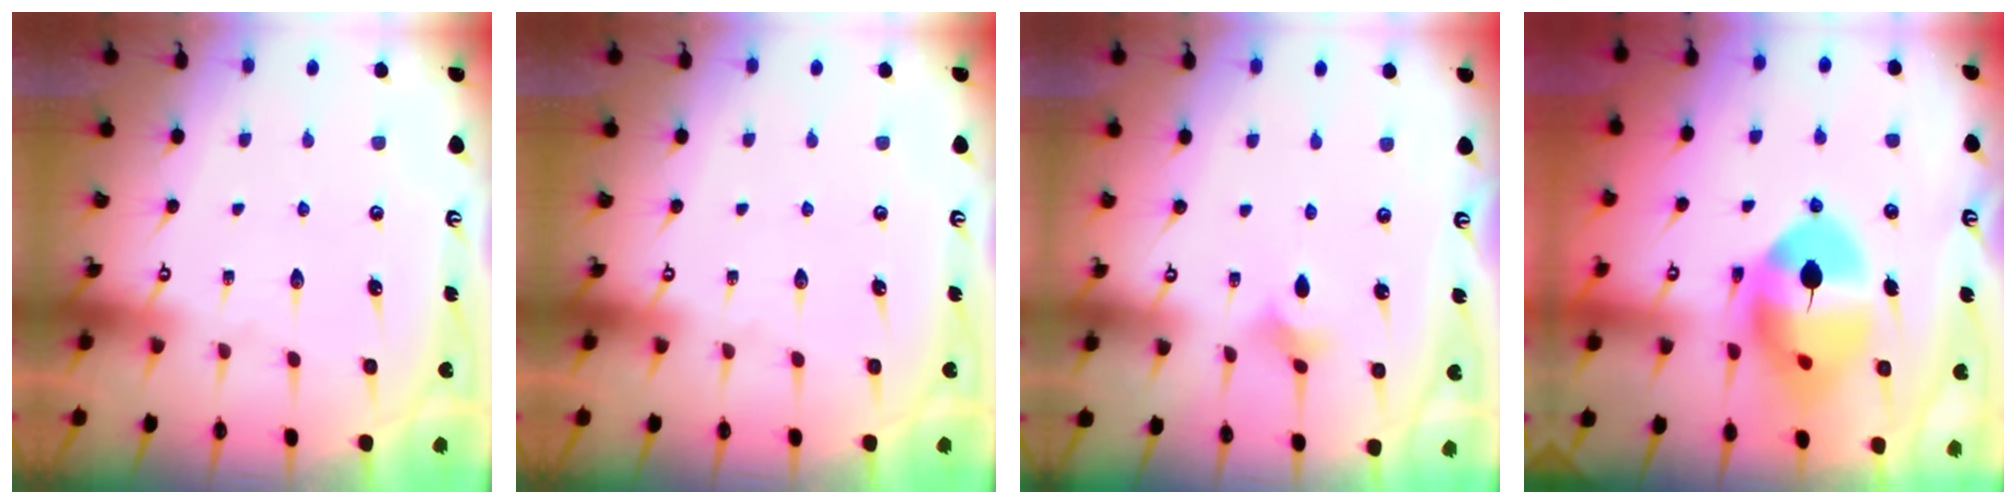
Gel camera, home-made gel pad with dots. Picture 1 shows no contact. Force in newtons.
{"total": 0.0}
{"total": 1.9, "press": 1.8, "slide": 0.5}
{"total": 12.7, "press": 12.6, "slide": 1.7}